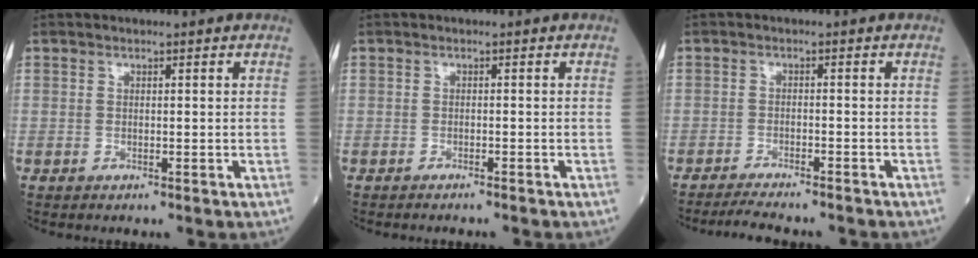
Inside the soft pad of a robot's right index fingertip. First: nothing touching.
{"total": 1.3, "force": [-1.2, -0.1, 0.4], "torque": [-0.008, 0.001, -0.015]}
{"total": 6.8, "force": [-6.4, 0.3, 2.3], "torque": [-0.033, -0.013, -0.099]}